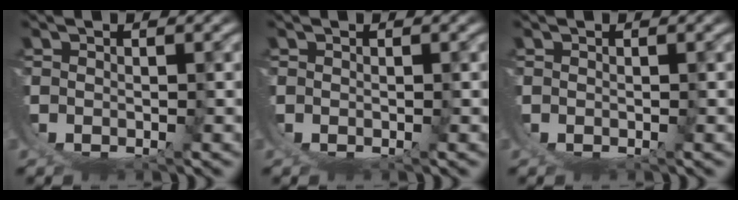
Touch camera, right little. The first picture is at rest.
{"total": 0.0}
{"total": 0.0}